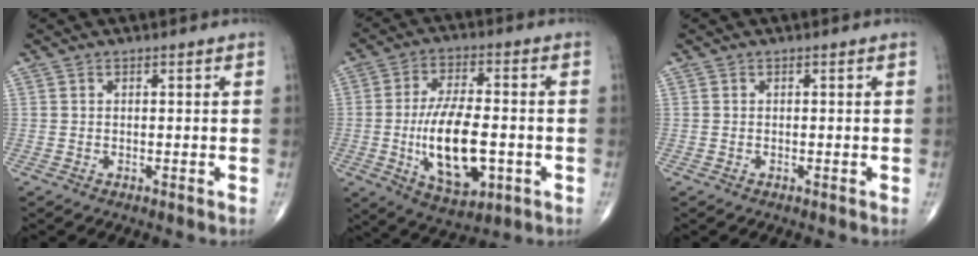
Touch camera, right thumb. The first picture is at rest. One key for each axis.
{"total": 15.3, "fx": -2.9, "fy": 7.1, "fz": 13.3, "tx": -0.227, "ty": 0.006, "tz": -0.039}
{"total": 0.0}